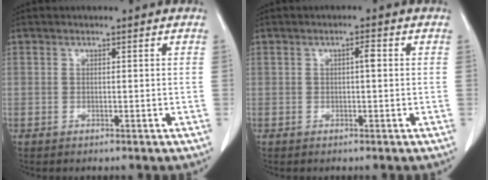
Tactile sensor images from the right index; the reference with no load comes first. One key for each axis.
{"total": 1.6, "fx": 0.2, "fy": 0.3, "fz": 1.5, "tx": -0.024, "ty": 0.005, "tz": 0.003}